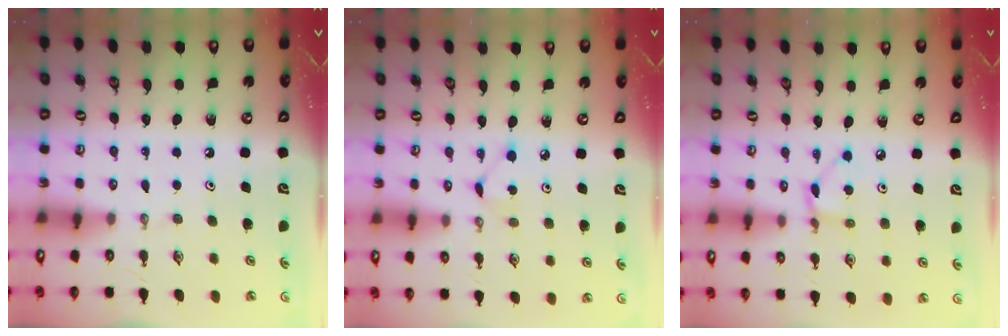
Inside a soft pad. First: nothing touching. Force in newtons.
{"total": 3.8, "press": 3.7, "slide": 0.5}
{"total": 3.2, "press": 3.1, "slide": 0.4}